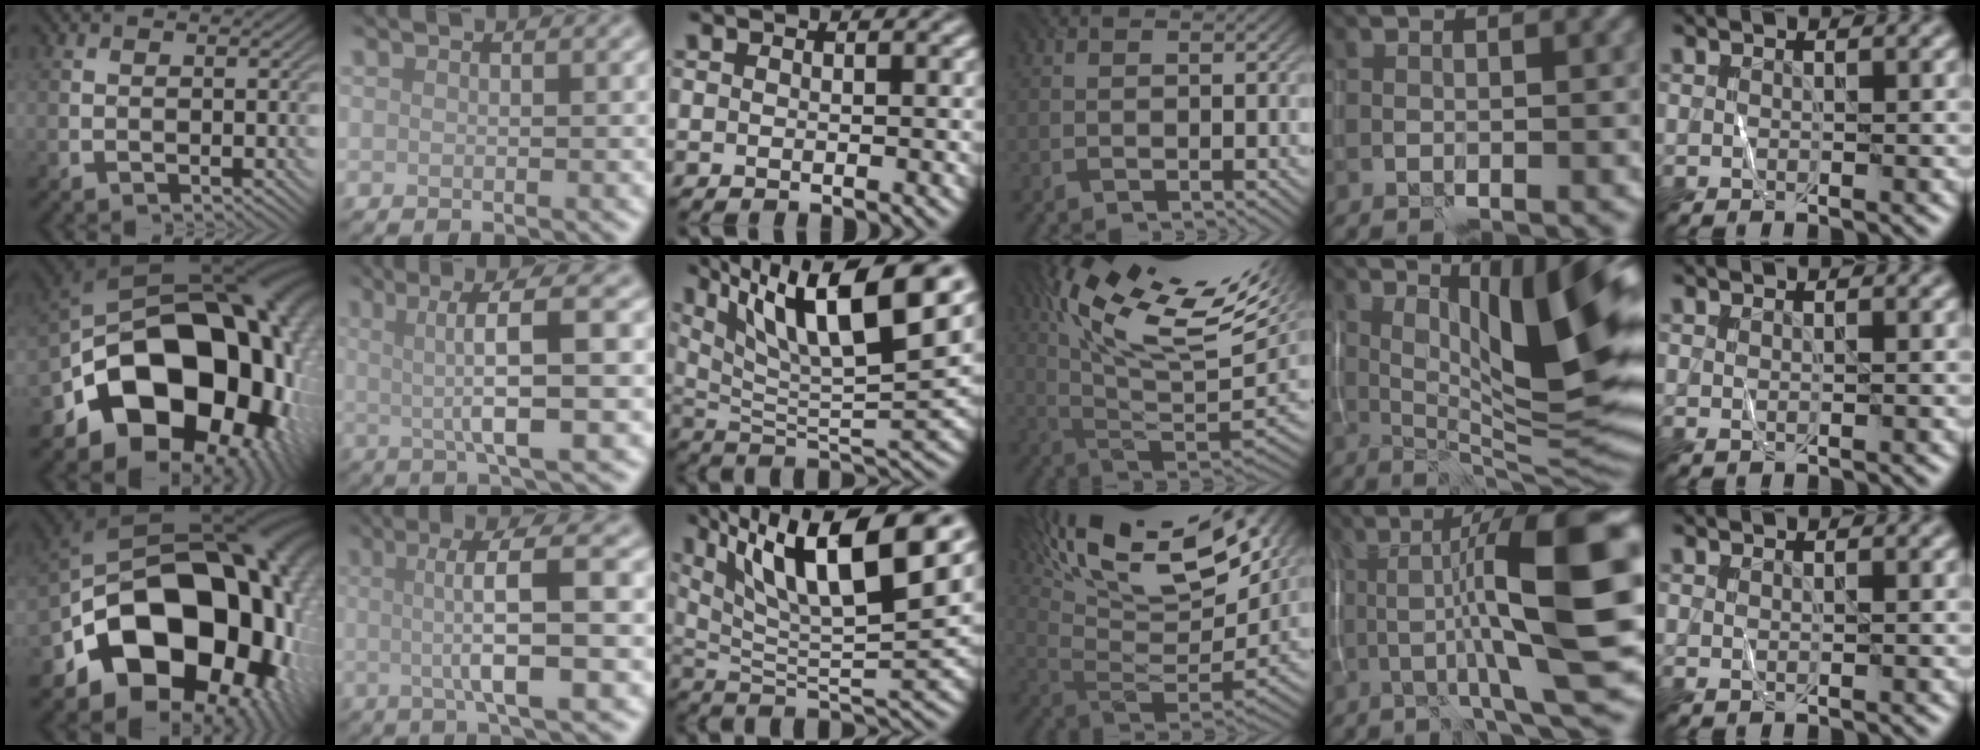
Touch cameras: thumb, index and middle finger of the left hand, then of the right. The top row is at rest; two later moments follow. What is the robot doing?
{"motion": "wrap", "object": "ribbon"}